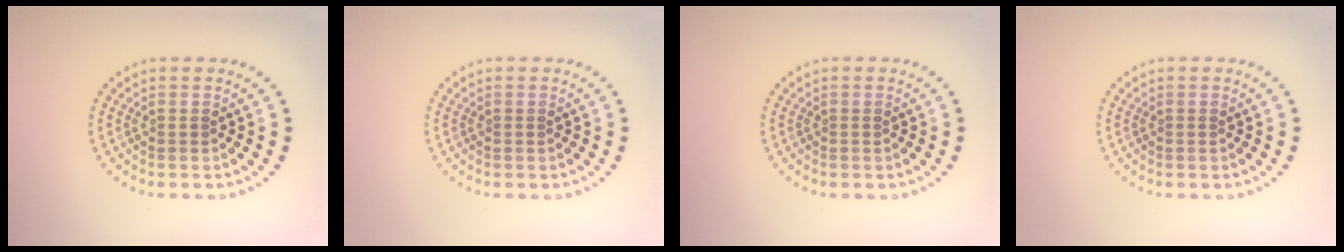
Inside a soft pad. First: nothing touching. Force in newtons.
{"total": 0.0}
{"total": 0.0}
{"total": 0.0}